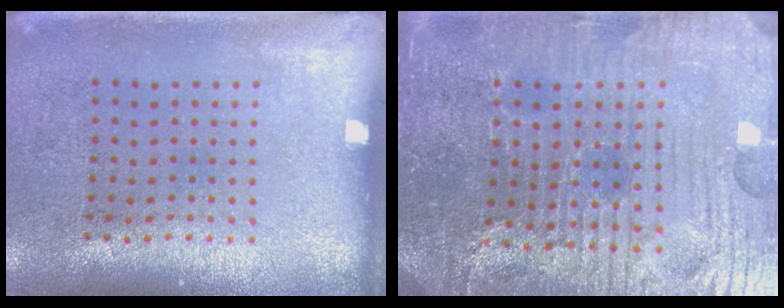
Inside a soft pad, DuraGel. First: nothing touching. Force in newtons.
{"total": 5.9, "press": 5.5, "slide": 2.1}